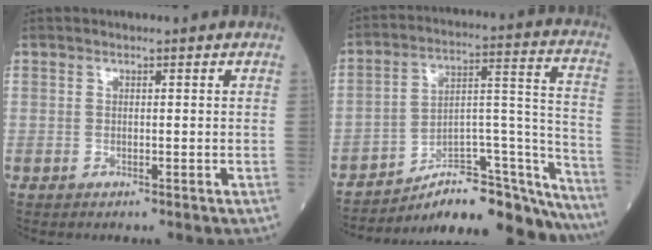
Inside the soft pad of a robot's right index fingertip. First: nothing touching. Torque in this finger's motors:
{"motor_torque": [0.82, -0.73, 0.12, 0.00]}